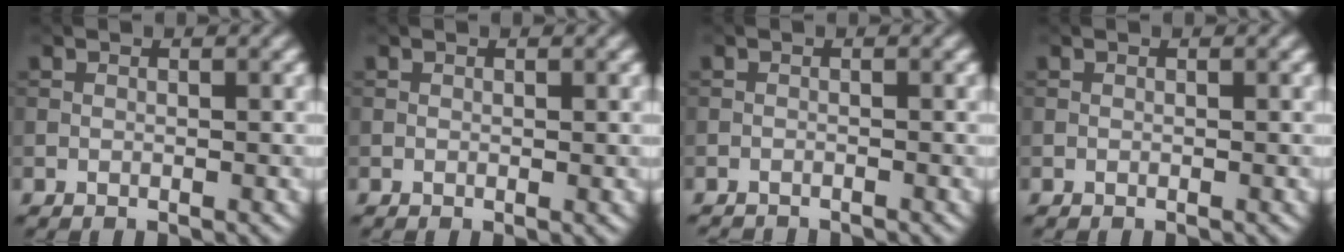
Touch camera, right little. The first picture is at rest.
{"total": 0.0}
{"total": 1.7, "force": [-1.7, 0.1, 0.2], "torque": [0.003, -0.009, -0.029]}
{"total": 0.0}